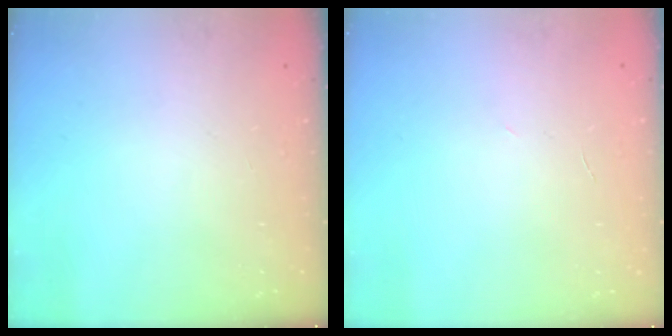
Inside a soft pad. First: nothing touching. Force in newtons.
{"total": 1.8, "press": 1.7, "slide": 0.5}